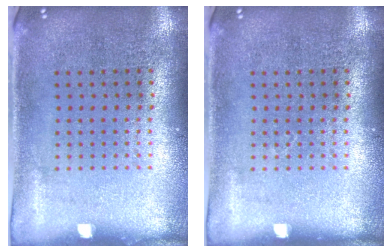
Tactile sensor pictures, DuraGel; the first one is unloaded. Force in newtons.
{"total": 0.0}